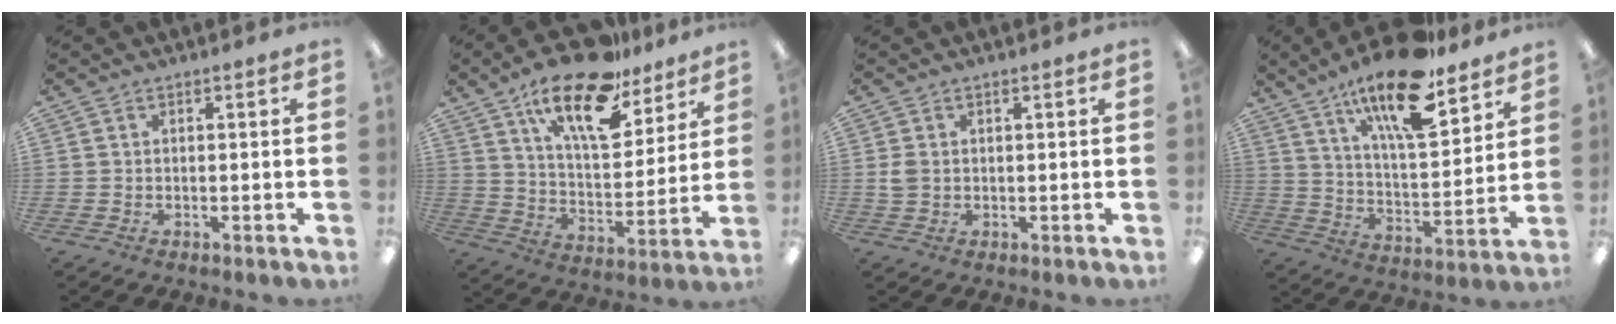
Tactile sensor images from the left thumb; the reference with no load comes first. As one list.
[{"total": 20.3, "force": [13.6, 8.5, 12.5], "torque": [-0.207, -0.072, 0.233]}, {"total": 2.4, "force": [0.3, 1.7, 1.6], "torque": [-0.033, 0.006, 0.005]}, {"total": 19.4, "force": [14.0, 6.1, 12.0], "torque": [-0.201, -0.080, 0.232]}]